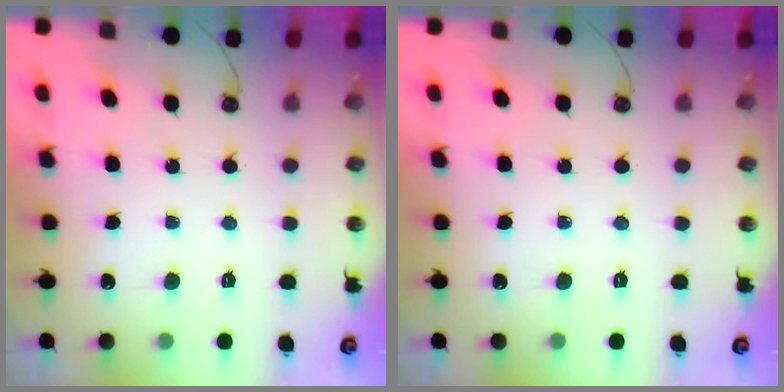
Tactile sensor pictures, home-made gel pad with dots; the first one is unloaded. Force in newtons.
{"total": 0.0}